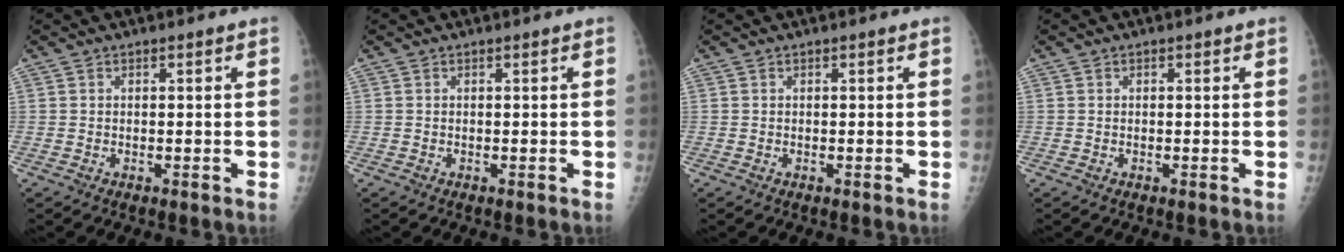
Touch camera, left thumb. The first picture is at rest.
{"total": 0.0}
{"total": 0.0}
{"total": 0.0}